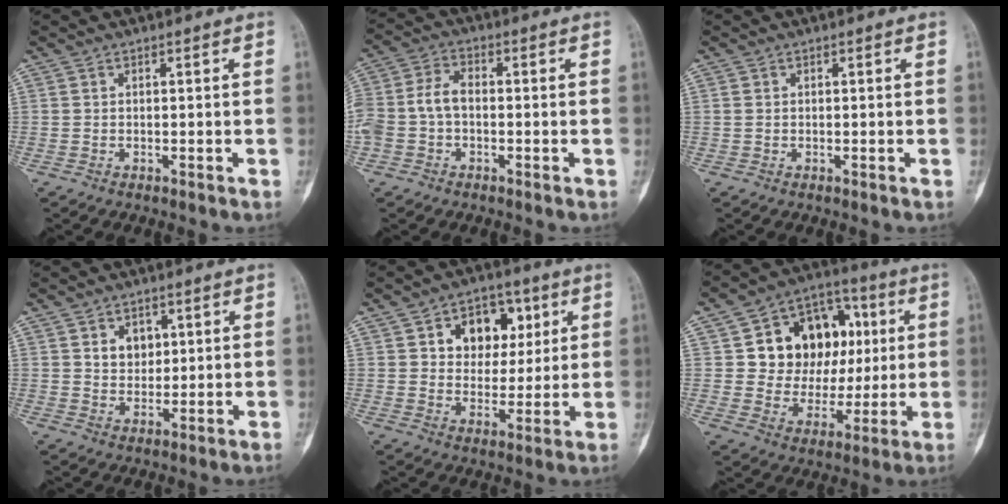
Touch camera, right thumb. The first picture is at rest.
{"total": 8.3, "force": [-1.2, 5.7, 5.9], "torque": [-0.131, 0.026, -0.030]}
{"total": 0.6, "force": [0.0, 0.5, 0.2], "torque": [-0.003, 0.001, -0.001]}
{"total": 4.6, "force": [1.6, 3.6, 2.3], "torque": [-0.012, -0.010, 0.028]}
{"total": 11.4, "force": [4.1, 8.5, 6.4], "torque": [-0.043, -0.009, 0.062]}
{"total": 18.5, "force": [3.9, 14.1, 11.2], "torque": [-0.110, 0.012, 0.070]}